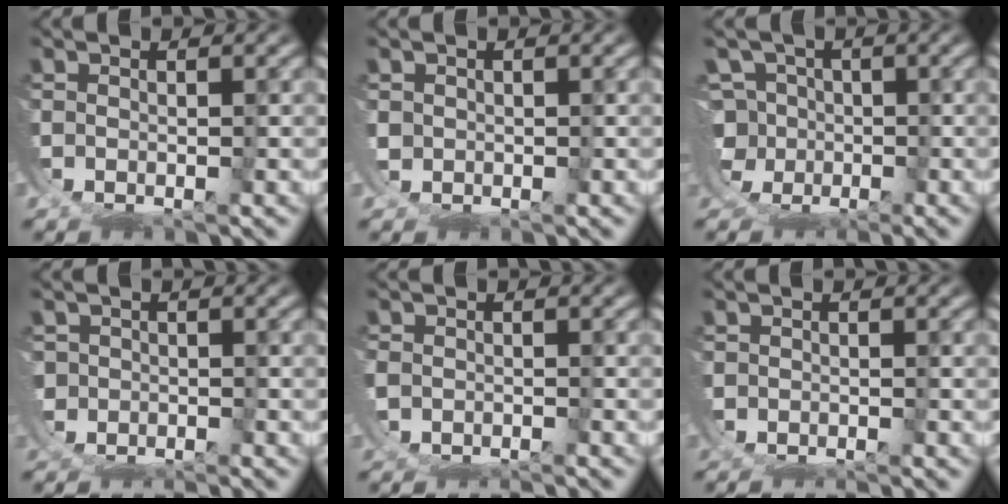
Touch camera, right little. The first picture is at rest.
{"total": 1.6, "force": [0.8, -0.4, -1.3], "torque": [0.011, -0.009, 0.020]}
{"total": 7.9, "force": [-0.1, 7.7, 1.7], "torque": [-0.057, -0.031, -0.004]}
{"total": 1.9, "force": [-1.4, 1.1, -0.8], "torque": [-0.014, -0.025, -0.011]}
{"total": 1.6, "force": [-1.4, 0.5, -0.5], "torque": [-0.011, -0.008, -0.018]}
{"total": 1.5, "force": [-1.5, 0.1, -0.2], "torque": [-0.002, -0.001, -0.021]}